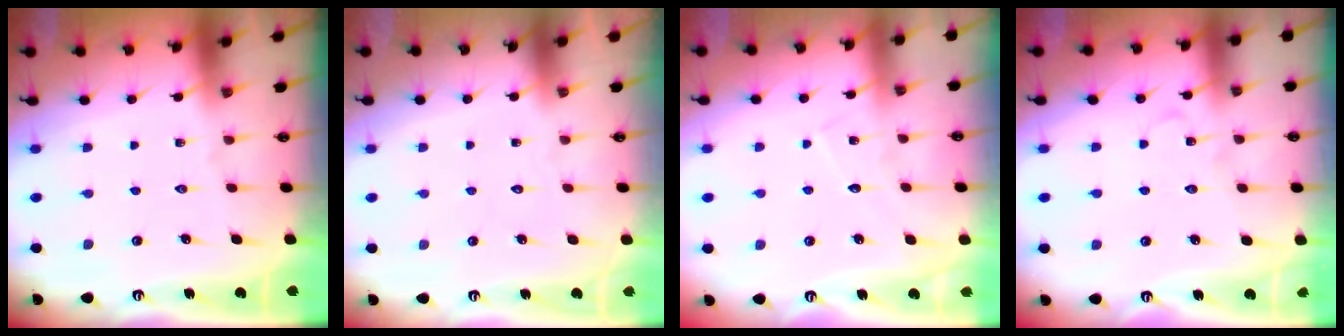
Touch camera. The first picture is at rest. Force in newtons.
{"total": 1.8, "press": 1.7, "slide": 0.1}
{"total": 6.1, "press": 6.1, "slide": 0.1}
{"total": 6.3, "press": 6.3, "slide": 0.5}